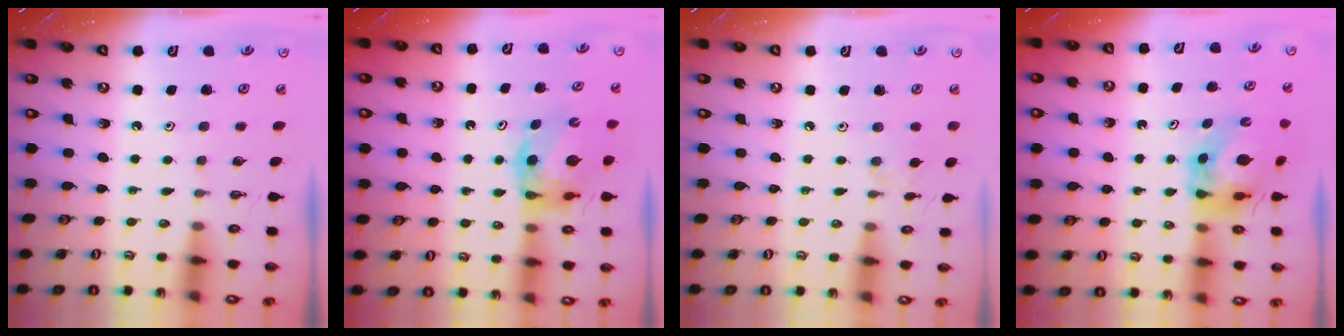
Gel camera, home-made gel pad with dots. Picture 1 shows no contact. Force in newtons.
{"total": 6.4, "press": 6.4, "slide": 0.6}
{"total": 2.8, "press": 2.7, "slide": 0.5}
{"total": 5.8, "press": 5.8, "slide": 0.5}